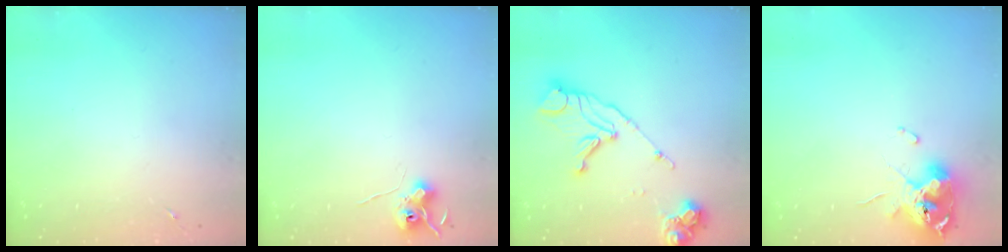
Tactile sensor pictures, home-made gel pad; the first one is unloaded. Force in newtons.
{"total": 6.9, "press": 6.9, "slide": 0.6}
{"total": 14.7, "press": 14.6, "slide": 1.7}
{"total": 11.2, "press": 11.2, "slide": 1.3}